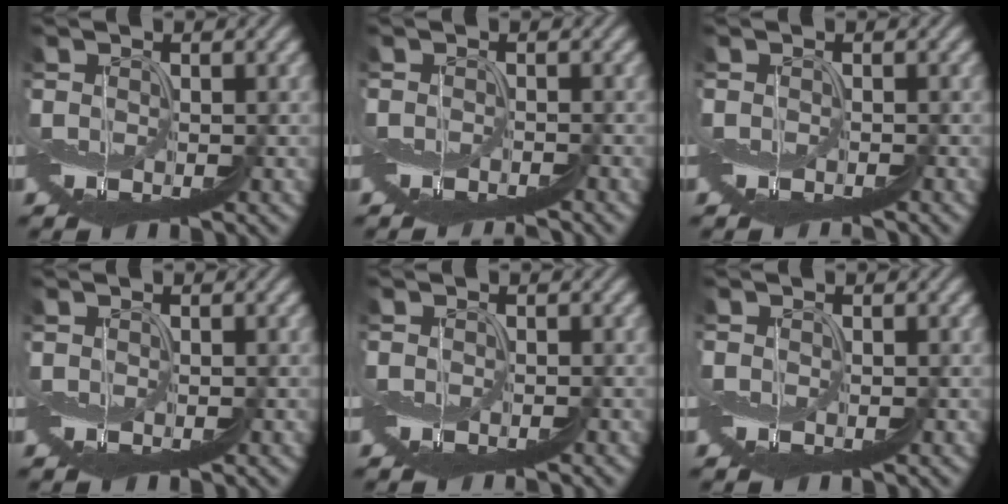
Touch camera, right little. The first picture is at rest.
{"total": 2.2, "force": [-2.2, -0.3, 0.0], "torque": [0.004, 0.013, -0.036]}
{"total": 1.3, "force": [-1.2, 0.2, 0.1], "torque": [0.004, 0.004, -0.020]}
{"total": 0.5, "force": [0.5, -0.2, -0.2], "torque": [0.000, 0.001, 0.009]}
{"total": 0.8, "force": [-0.8, 0.0, 0.1], "torque": [0.003, 0.001, -0.013]}
{"total": 0.0}